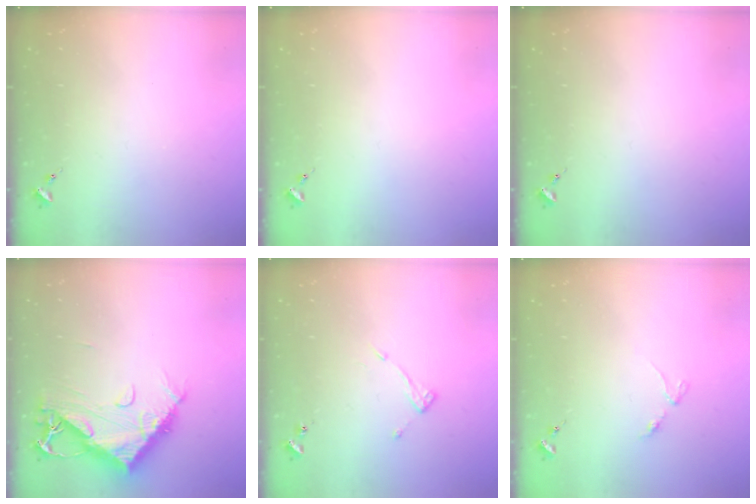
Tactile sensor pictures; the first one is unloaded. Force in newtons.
{"total": 0.0}
{"total": 0.0}
{"total": 13.4, "press": 13.3, "slide": 1.5}
{"total": 7.5, "press": 7.5, "slide": 0.5}
{"total": 2.9, "press": 2.8, "slide": 0.4}